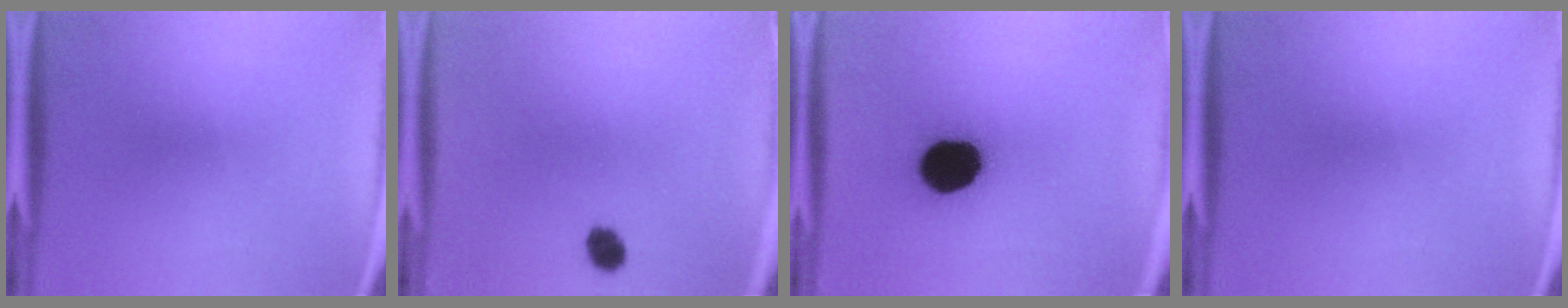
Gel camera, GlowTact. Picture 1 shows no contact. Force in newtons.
{"total": 3.4}
{"total": 18.5}
{"total": 0.0}